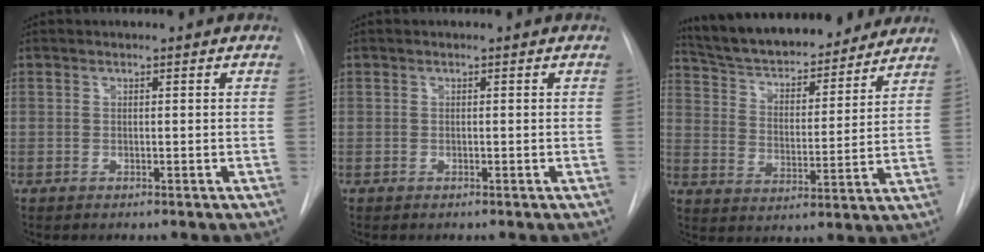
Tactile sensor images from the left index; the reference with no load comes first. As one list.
[{"total": 0.0}, {"total": 20.7, "force": [18.6, 5.4, 7.5], "torque": [-0.128, 0.008, 0.277]}]